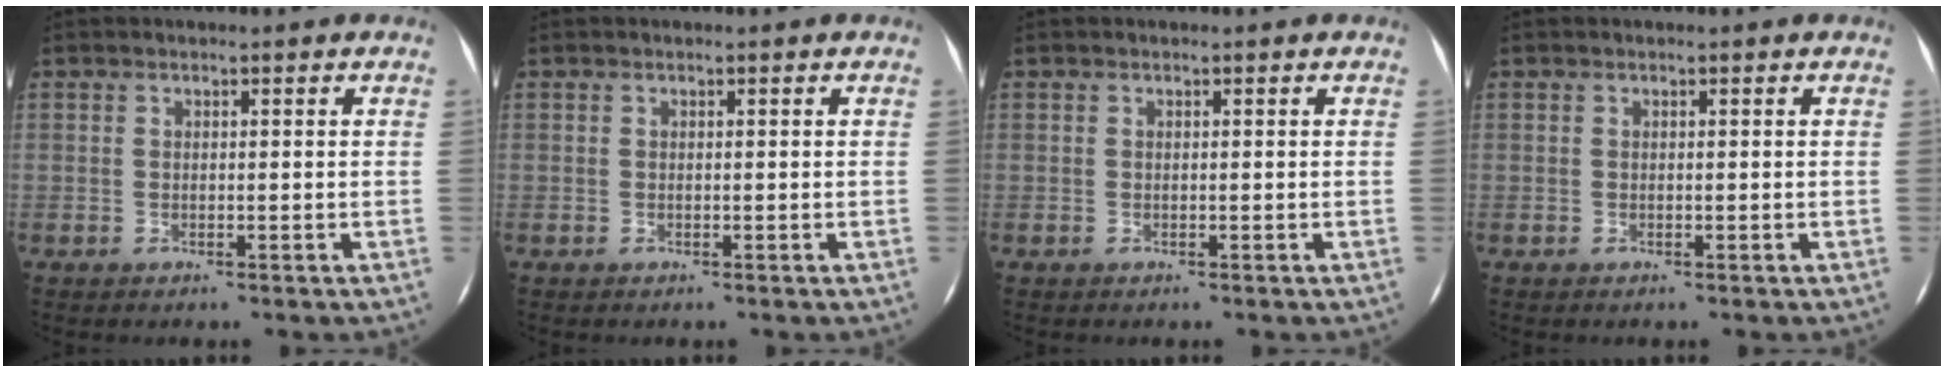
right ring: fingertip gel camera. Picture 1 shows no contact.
{"total": 0.0}
{"total": 0.0}
{"total": 0.0}